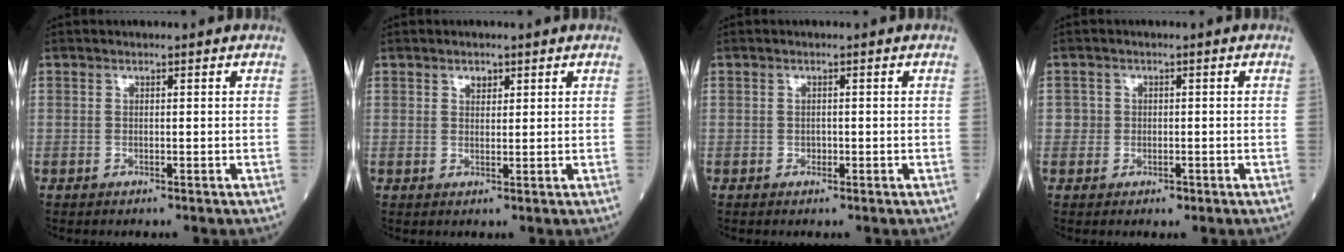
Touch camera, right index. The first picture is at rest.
{"total": 1.5, "force": [0.9, 0.9, 0.7], "torque": [-0.009, 0.000, 0.014]}
{"total": 0.7, "force": [-0.2, 0.6, 0.3], "torque": [-0.003, 0.002, -0.003]}
{"total": 2.1, "force": [-0.4, 2.0, 0.4], "torque": [-0.002, 0.007, -0.004]}